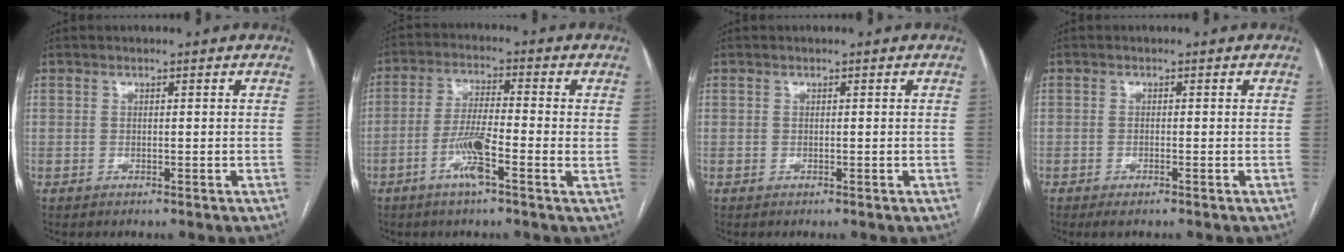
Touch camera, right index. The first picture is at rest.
{"total": 7.3, "force": [-2.6, 0.4, 6.8], "torque": [-0.130, -0.004, -0.054]}
{"total": 0.0}
{"total": 1.5, "force": [-0.9, 0.2, 1.2], "torque": [-0.022, -0.005, -0.015]}